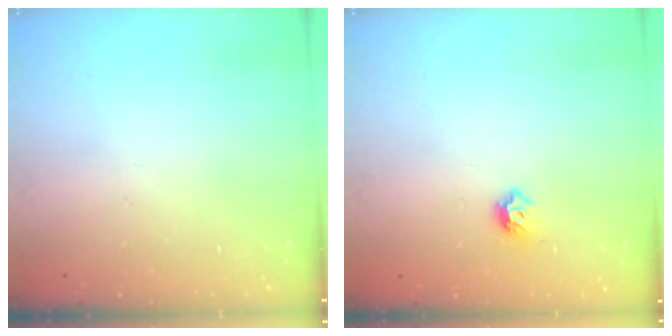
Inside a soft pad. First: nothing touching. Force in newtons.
{"total": 6.0, "press": 5.9, "slide": 1.0}